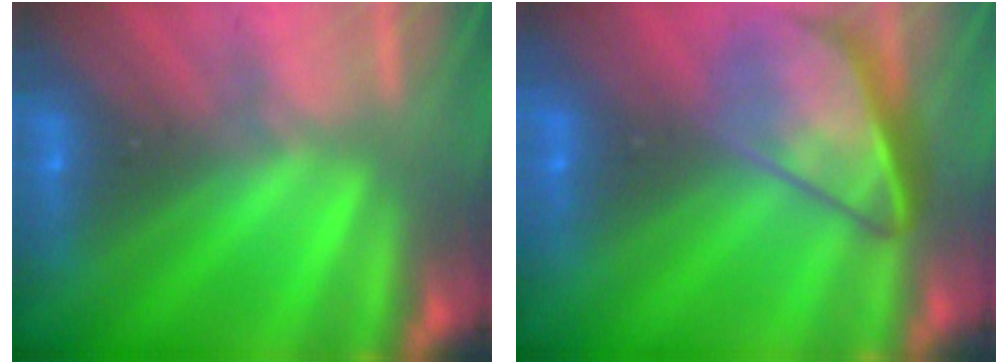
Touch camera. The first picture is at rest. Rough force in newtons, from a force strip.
{"total": 3.8}